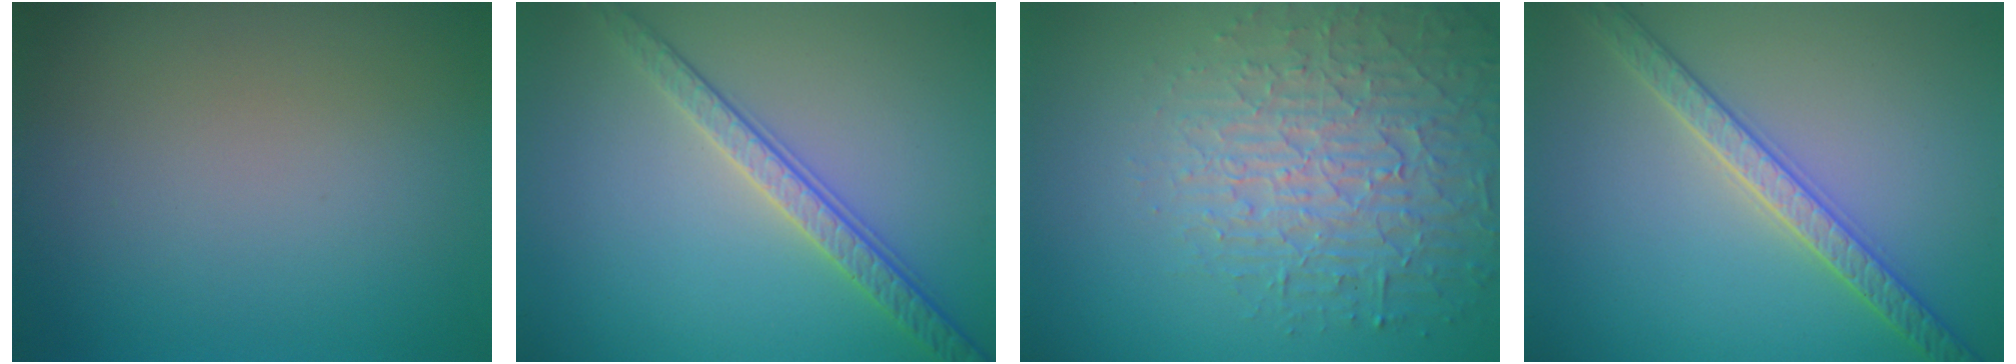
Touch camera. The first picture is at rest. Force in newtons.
{"total": 3.4, "press": 3.0, "slide": 1.6}
{"total": 4.9, "press": 4.8, "slide": 1.3}
{"total": 3.4, "press": 3.4, "slide": 0.6}